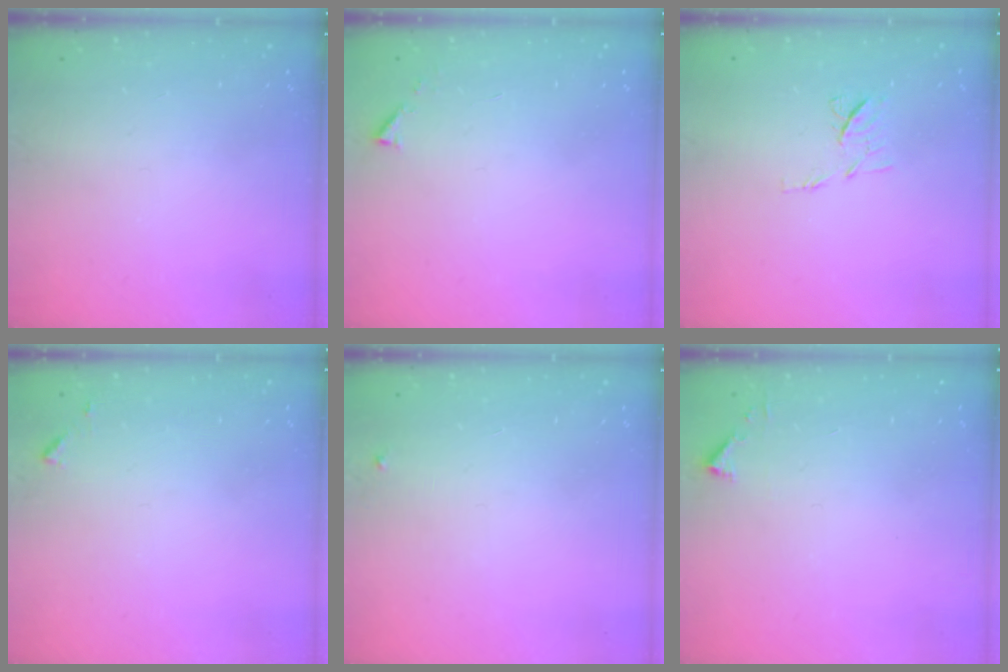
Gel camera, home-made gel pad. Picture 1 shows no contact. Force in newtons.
{"total": 2.9, "press": 2.9, "slide": 0.4}
{"total": 7.2, "press": 7.0, "slide": 1.4}
{"total": 4.5, "press": 4.4, "slide": 0.4}
{"total": 2.7, "press": 2.7, "slide": 0.2}
{"total": 2.3, "press": 2.3, "slide": 0.2}